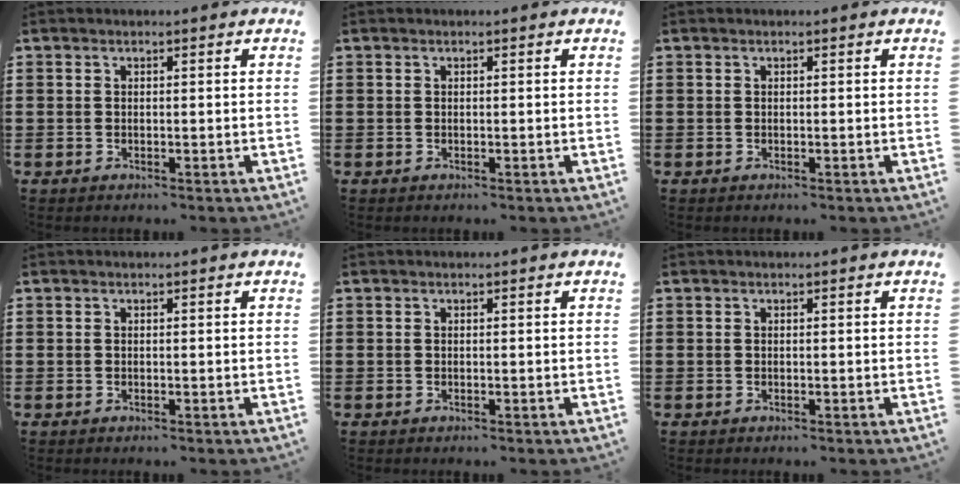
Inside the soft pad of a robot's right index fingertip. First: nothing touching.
{"total": 0.0}
{"total": 0.0}
{"total": 0.0}
{"total": 0.0}
{"total": 0.0}